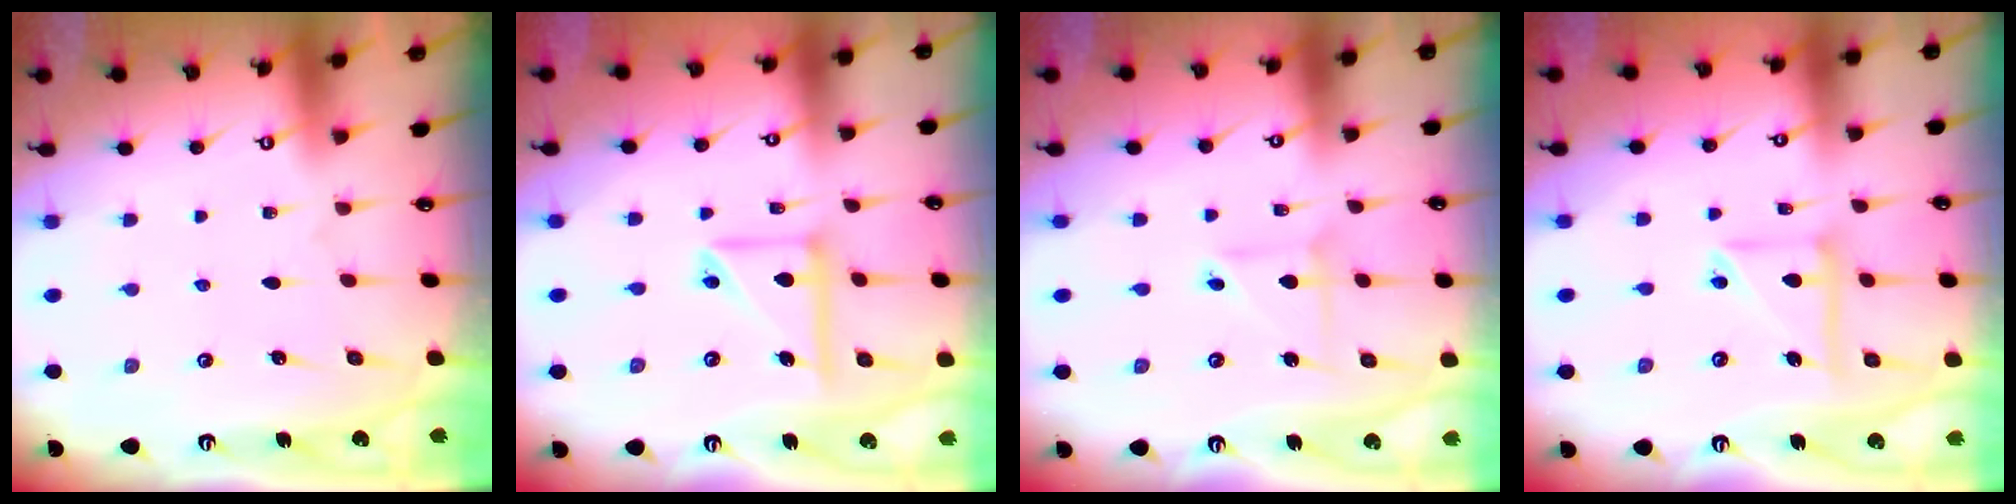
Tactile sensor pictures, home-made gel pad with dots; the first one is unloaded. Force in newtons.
{"total": 12.6, "press": 12.5, "slide": 1.7}
{"total": 3.3, "press": 3.3, "slide": 0.4}
{"total": 11.3, "press": 11.2, "slide": 1.6}